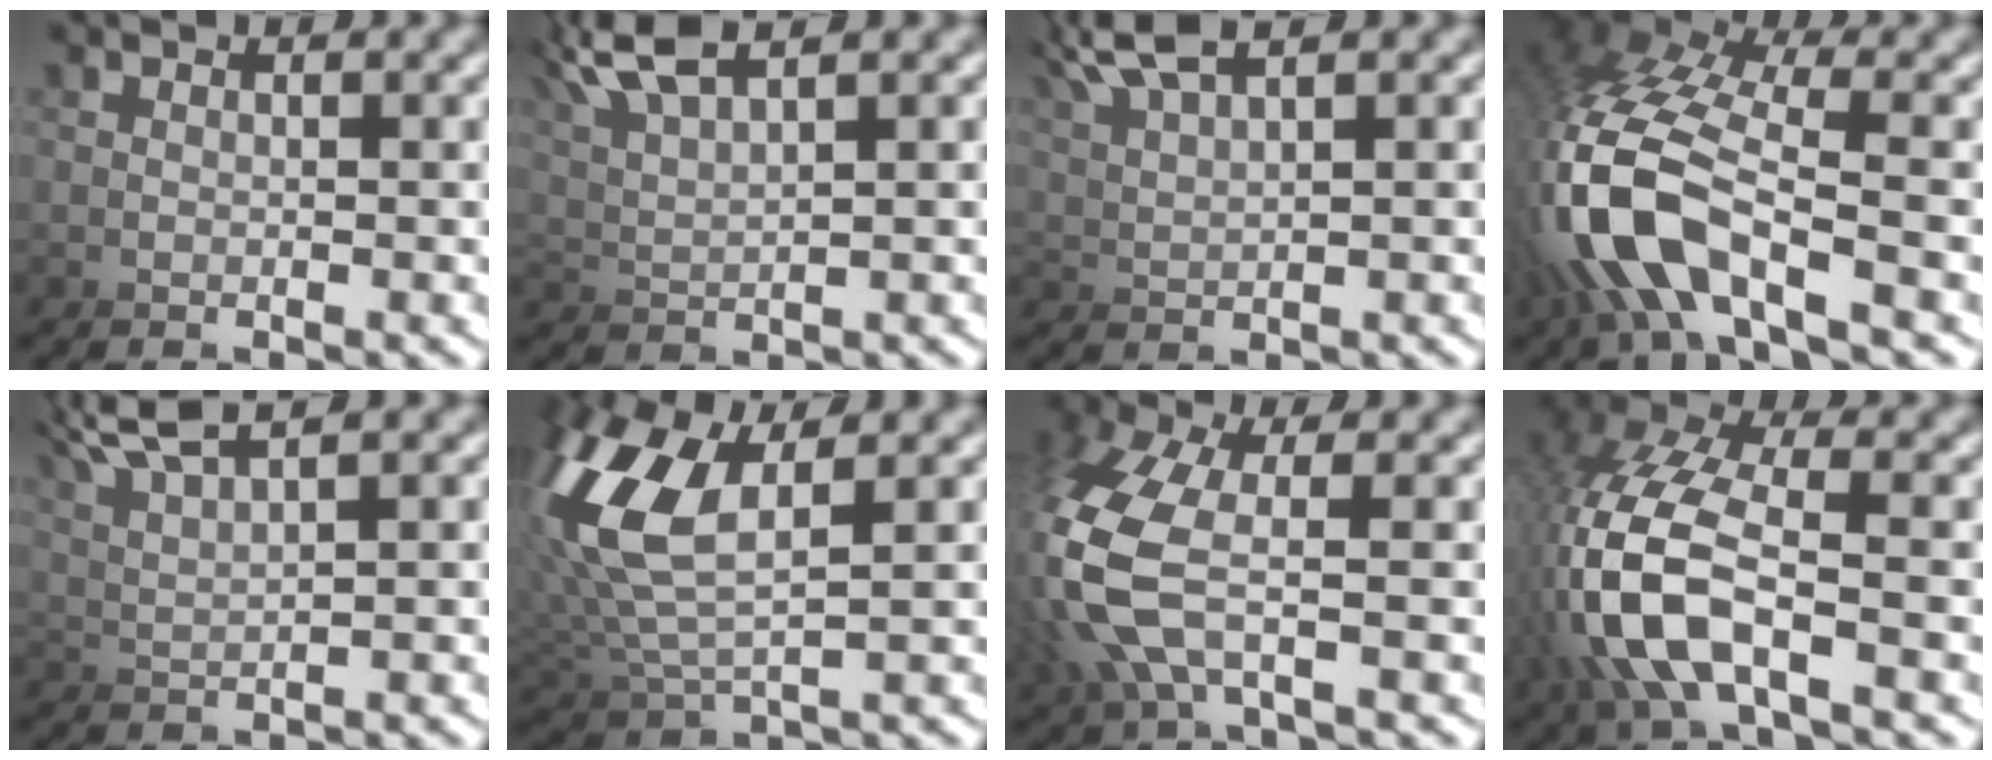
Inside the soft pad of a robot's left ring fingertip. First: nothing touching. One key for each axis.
{"total": 3.0, "fx": 2.9, "fy": 0.0, "fz": 0.8, "tx": -0.082, "ty": 0.008, "tz": 0.048}
{"total": 2.5, "fx": 2.5, "fy": -0.1, "fz": 0.2, "tx": -0.058, "ty": 0.002, "tz": 0.045}
{"total": 3.5, "fx": -1.0, "fy": 1.8, "fz": 2.8, "tx": -0.156, "ty": -0.004, "tz": -0.020}
{"total": 3.7, "fx": 3.6, "fy": -0.1, "fz": 1.1, "tx": -0.077, "ty": 0.008, "tz": 0.058}
{"total": 5.9, "fx": 1.6, "fy": 3.3, "fz": 4.7, "tx": -0.178, "ty": -0.007, "tz": 0.030}
{"total": 2.5, "fx": 0.0, "fy": 1.8, "fz": 1.6, "tx": -0.142, "ty": -0.022, "tz": 0.012}
{"total": 4.5, "fx": -1.4, "fy": 2.9, "fz": 3.2, "tx": -0.172, "ty": -0.015, "tz": -0.023}